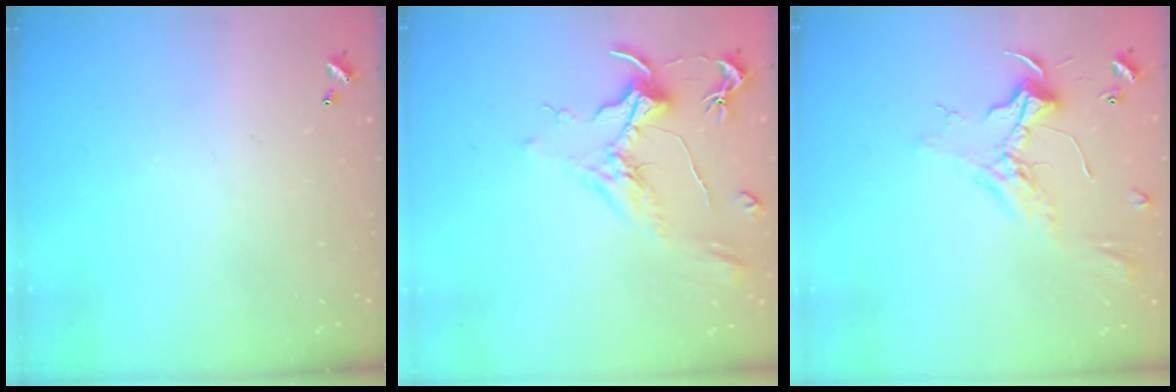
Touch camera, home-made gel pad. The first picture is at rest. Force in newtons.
{"total": 2.0, "press": 1.7, "slide": 0.9}
{"total": 2.4, "press": 2.3, "slide": 0.8}